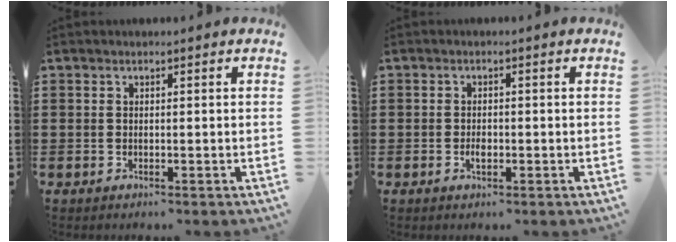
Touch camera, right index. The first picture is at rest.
{"total": 1.7, "force": [-0.6, 0.6, 1.4], "torque": [-0.027, -0.003, -0.011]}